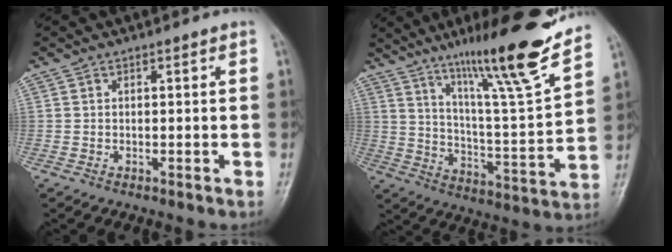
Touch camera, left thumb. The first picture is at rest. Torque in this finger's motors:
{"motor_torque": [1.25, -0.30, 1.28, -1.50, 0.36]}